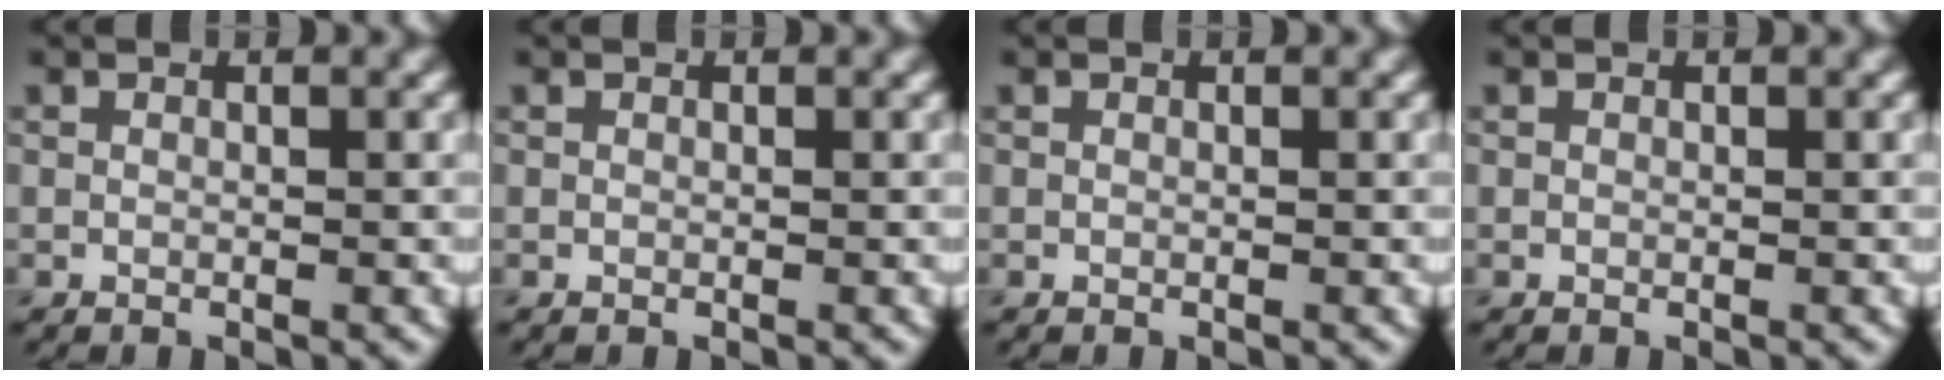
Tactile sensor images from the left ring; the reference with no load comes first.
{"total": 0.0}
{"total": 0.0}
{"total": 0.0}